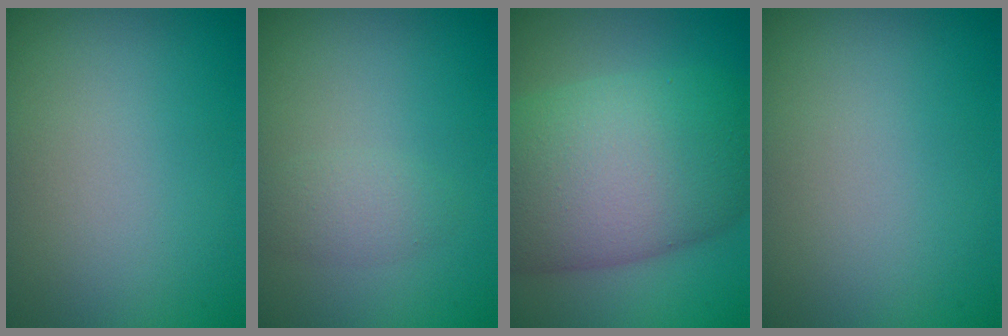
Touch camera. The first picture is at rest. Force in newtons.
{"total": 1.7, "press": 1.7, "slide": 0.0}
{"total": 13.4, "press": 13.4, "slide": 0.7}
{"total": 0.0}